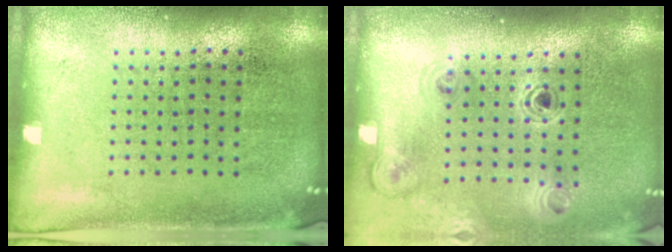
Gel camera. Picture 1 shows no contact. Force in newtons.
{"total": 1.1, "press": 1.1, "slide": 0.1}